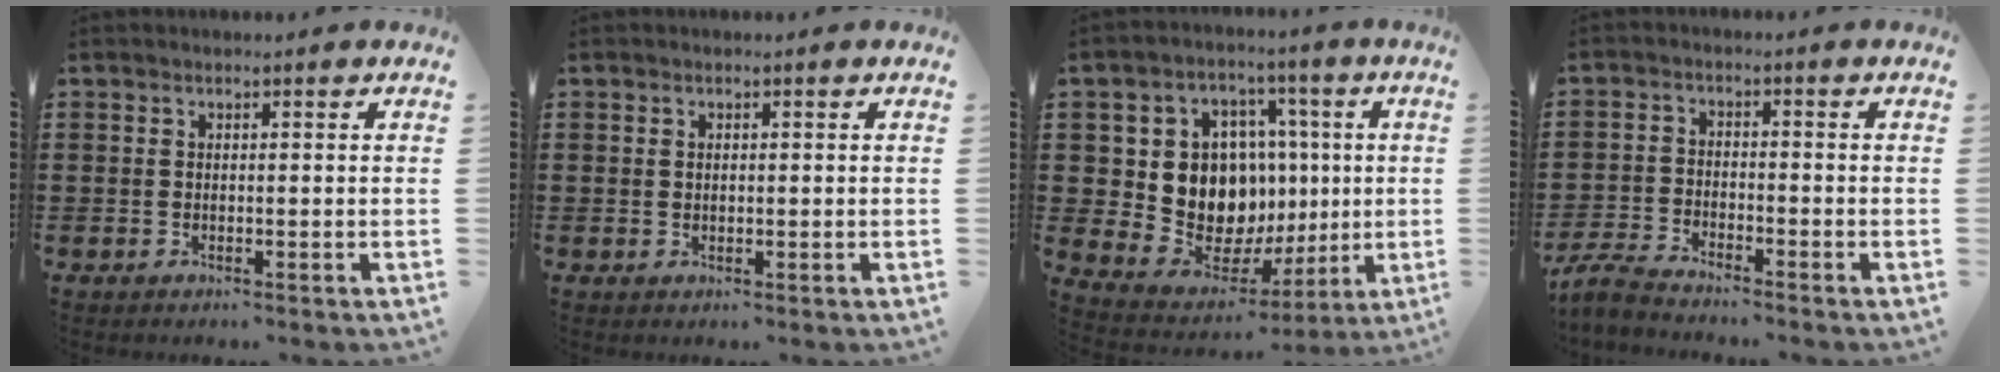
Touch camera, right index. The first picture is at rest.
{"total": 0.7, "force": [0.2, 0.5, 0.5], "torque": [-0.011, 0.002, 0.005]}
{"total": 12.1, "force": [1.8, 10.3, 6.1], "torque": [-0.141, -0.014, 0.044]}
{"total": 3.8, "force": [-3.7, 0.2, 1.0], "torque": [-0.041, -0.005, -0.081]}